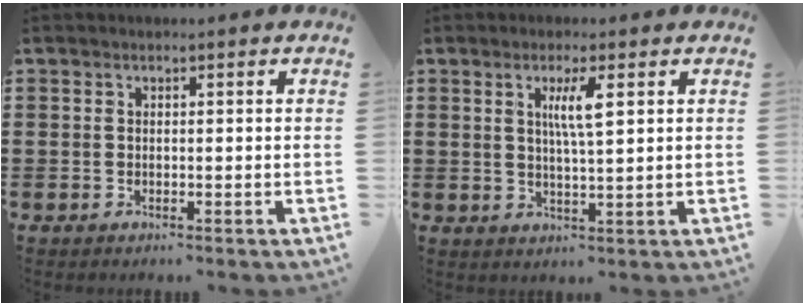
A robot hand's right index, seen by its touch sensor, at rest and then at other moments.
{"total": 4.0, "force": [1.3, 0.3, 3.8], "torque": [-0.080, 0.001, 0.018]}